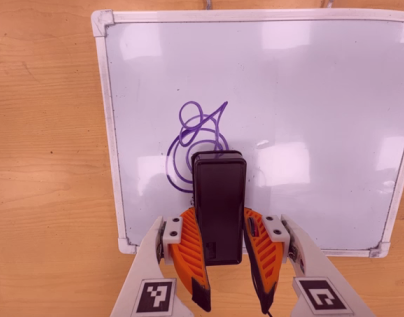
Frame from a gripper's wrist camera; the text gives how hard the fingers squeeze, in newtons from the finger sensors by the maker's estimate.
{"total": 9.7, "left": 7.9, "right": 11.6}